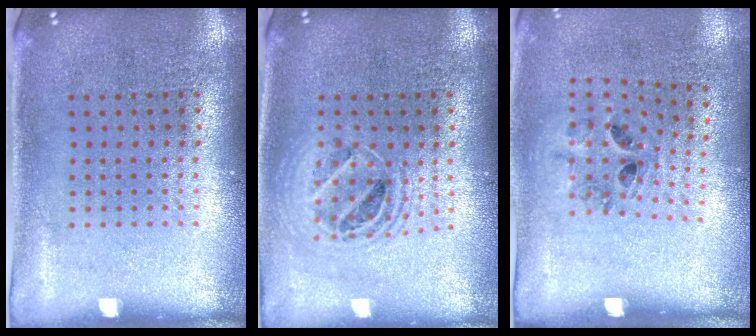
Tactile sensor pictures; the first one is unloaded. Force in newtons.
{"total": 1.6, "press": 1.4, "slide": 0.7}
{"total": 1.2, "press": 0.8, "slide": 0.9}